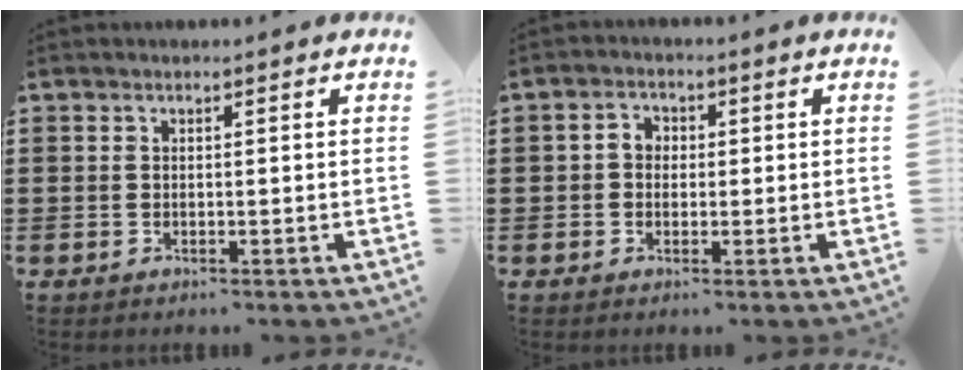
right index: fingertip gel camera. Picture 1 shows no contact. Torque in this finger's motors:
{"motor_torque": [0.30, -0.24, 0.14, 0.05]}